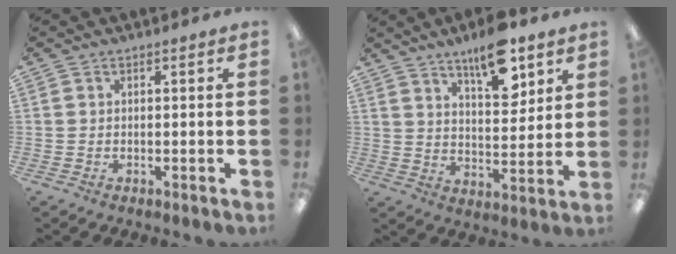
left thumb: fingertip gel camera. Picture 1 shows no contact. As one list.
[{"total": 12.5, "force": [8.9, 4.4, 7.6], "torque": [-0.104, -0.049, 0.150]}]